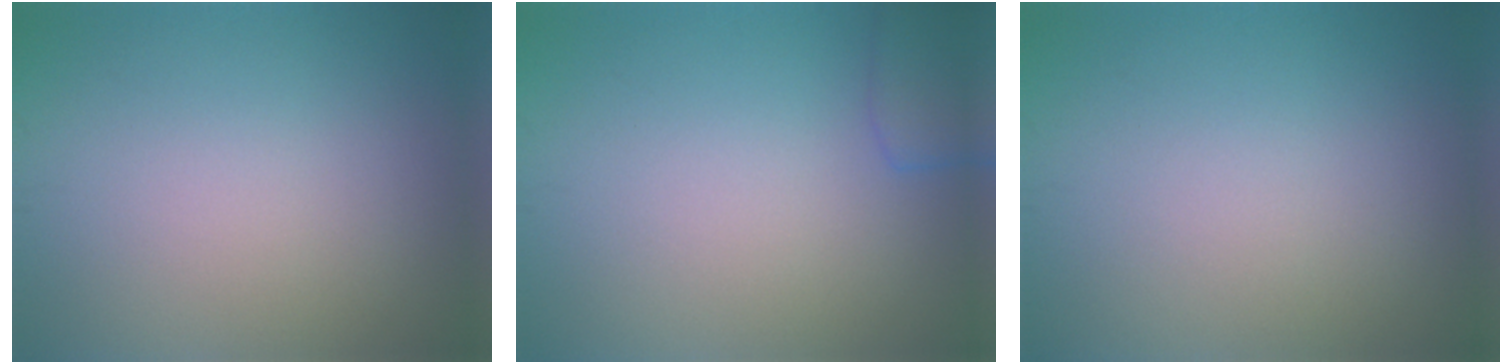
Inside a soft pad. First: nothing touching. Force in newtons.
{"total": 2.2, "press": 2.2, "slide": 0.1}
{"total": 0.0}